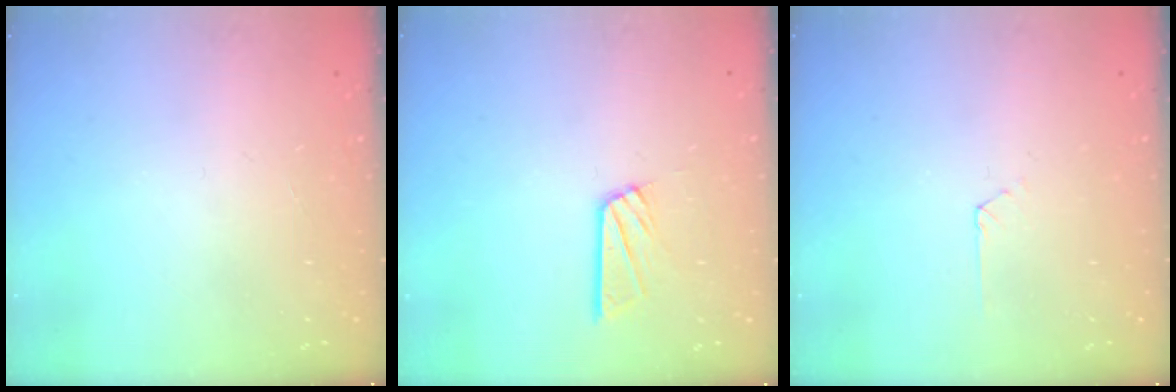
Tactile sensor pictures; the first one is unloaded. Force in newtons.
{"total": 8.5, "press": 8.4, "slide": 0.7}
{"total": 1.5, "press": 1.4, "slide": 0.2}